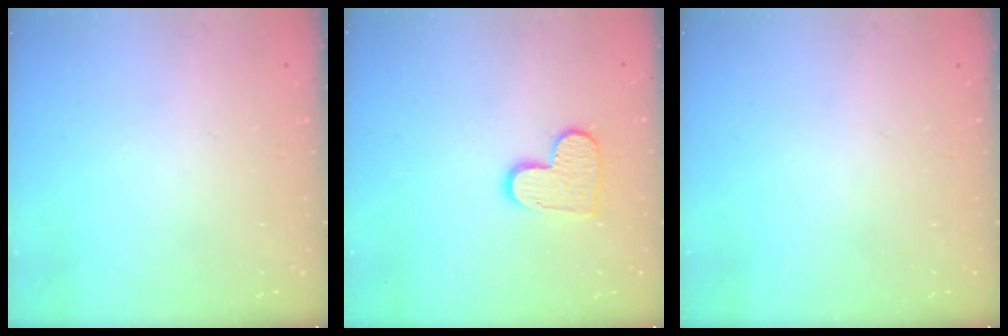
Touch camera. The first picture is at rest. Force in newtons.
{"total": 9.9, "press": 9.9, "slide": 0.3}
{"total": 0.0}